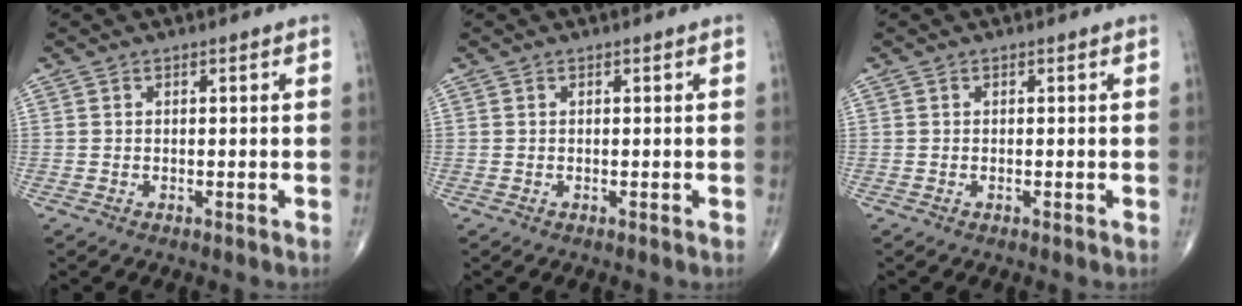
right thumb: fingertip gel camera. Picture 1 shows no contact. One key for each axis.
{"total": 0.0}
{"total": 0.0}